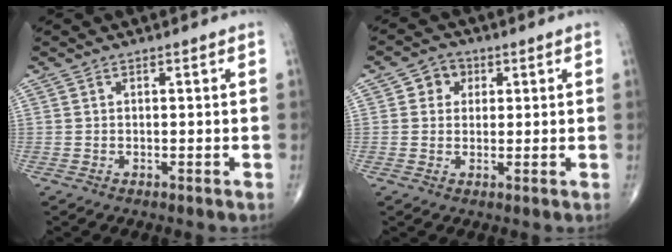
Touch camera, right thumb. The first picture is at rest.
{"total": 4.0, "force": [1.2, 3.5, 1.4], "torque": [0.003, 0.002, 0.012]}